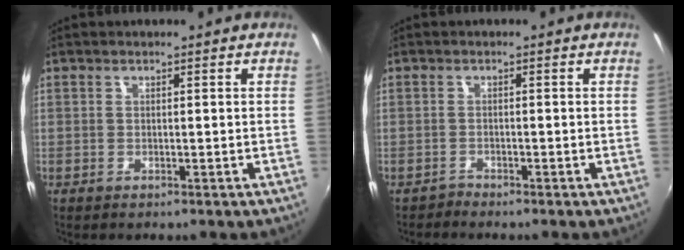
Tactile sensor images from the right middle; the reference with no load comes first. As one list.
[{"total": 0.9, "force": [-0.7, -0.1, -0.5], "torque": [0.010, 0.000, -0.016]}]